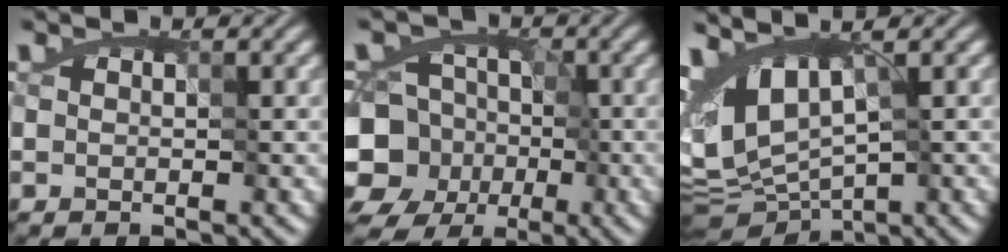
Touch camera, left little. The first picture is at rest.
{"total": 10.0, "force": [-4.9, 8.1, 3.0], "torque": [-0.055, -0.002, -0.107]}
{"total": 6.0, "force": [0.1, 3.1, 5.2], "torque": [-0.091, -0.003, 0.007]}